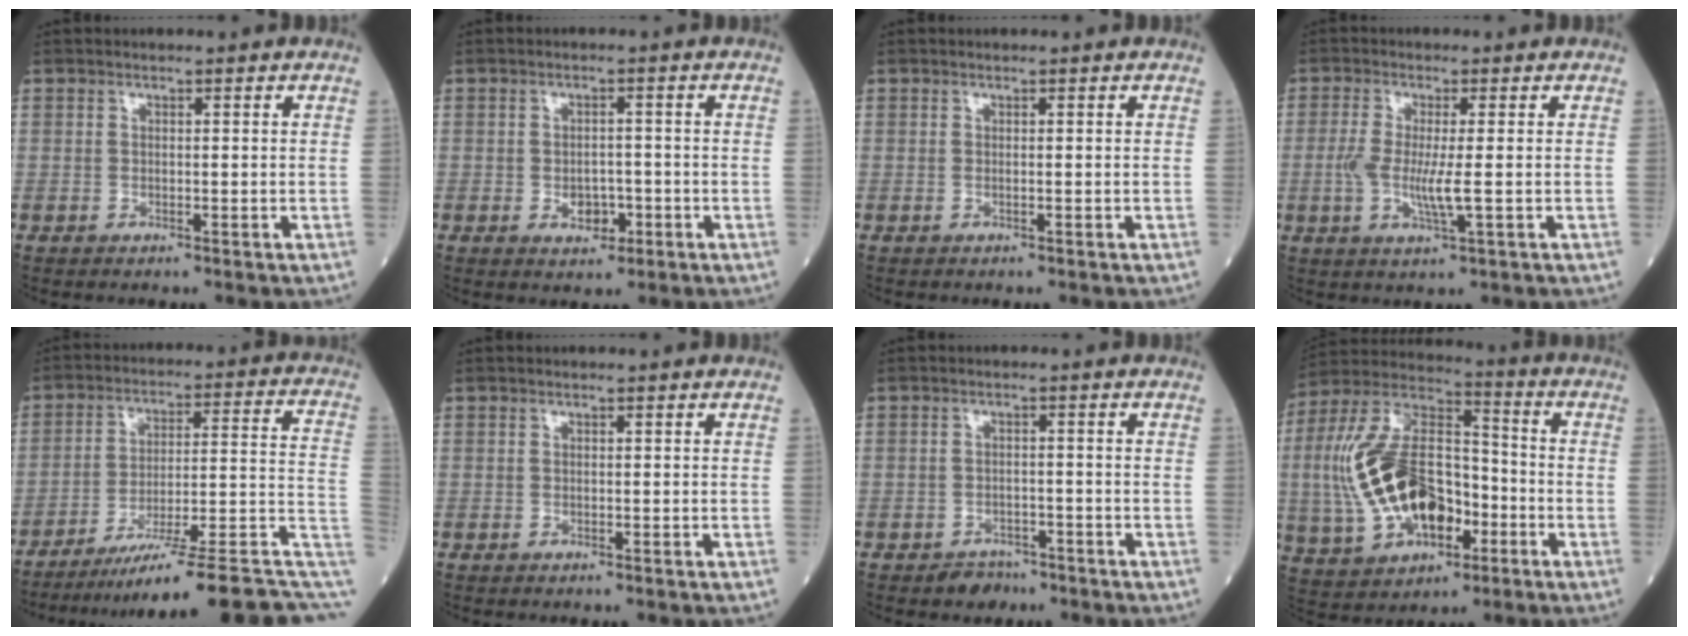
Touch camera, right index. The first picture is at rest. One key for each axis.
{"total": 3.2, "fx": -1.1, "fy": 2.2, "fz": 2.1, "tx": -0.027, "ty": 0.004, "tz": -0.013}
{"total": 0.0}
{"total": 5.7, "fx": -0.7, "fy": 0.8, "fz": 5.6, "tx": -0.120, "ty": -0.012, "tz": -0.017}
{"total": 20.9, "fx": -16.3, "fy": 0.0, "fz": 13.0, "tx": -0.109, "ty": 0.028, "tz": -0.241}
{"total": 0.0}
{"total": 2.9, "fx": -2.1, "fy": 2.0, "fz": 0.5, "tx": -0.007, "ty": 0.008, "tz": -0.030}
{"total": 18.2, "fx": -3.4, "fy": 10.1, "fz": 14.8, "tx": -0.326, "ty": 0.018, "tz": -0.053}